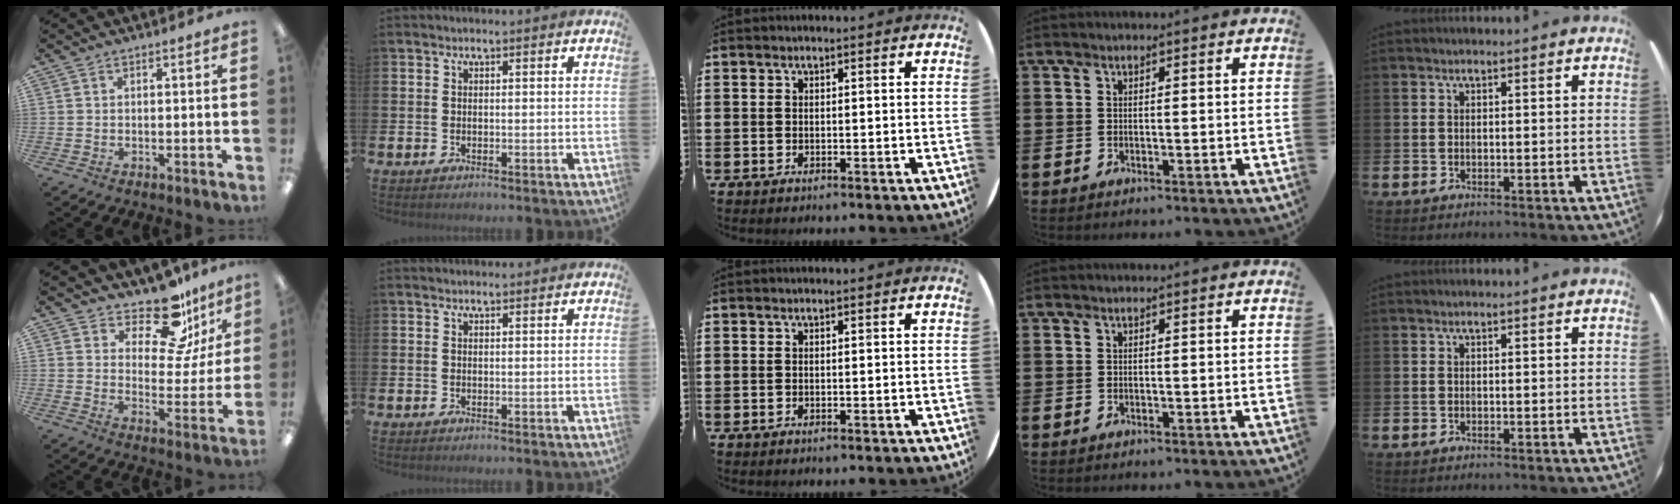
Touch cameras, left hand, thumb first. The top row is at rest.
{"thumb": {"total": 15.2, "force": [11.8, 6.3, 7.3], "torque": [-0.116, -0.080, 0.206]}, "index": {"total": 0.7, "force": [0.7, 0.2, 0.1], "torque": [0.010, -0.003, 0.011]}}